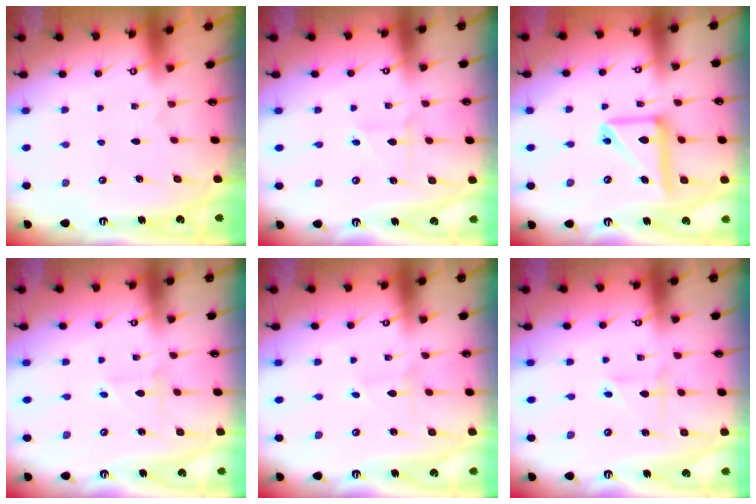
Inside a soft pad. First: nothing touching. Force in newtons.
{"total": 2.5, "press": 2.3, "slide": 0.9}
{"total": 13.8, "press": 13.6, "slide": 2.1}
{"total": 0.7, "press": 0.7, "slide": 0.0}
{"total": 0.7, "press": 0.7, "slide": 0.0}
{"total": 2.1, "press": 2.1, "slide": 0.6}